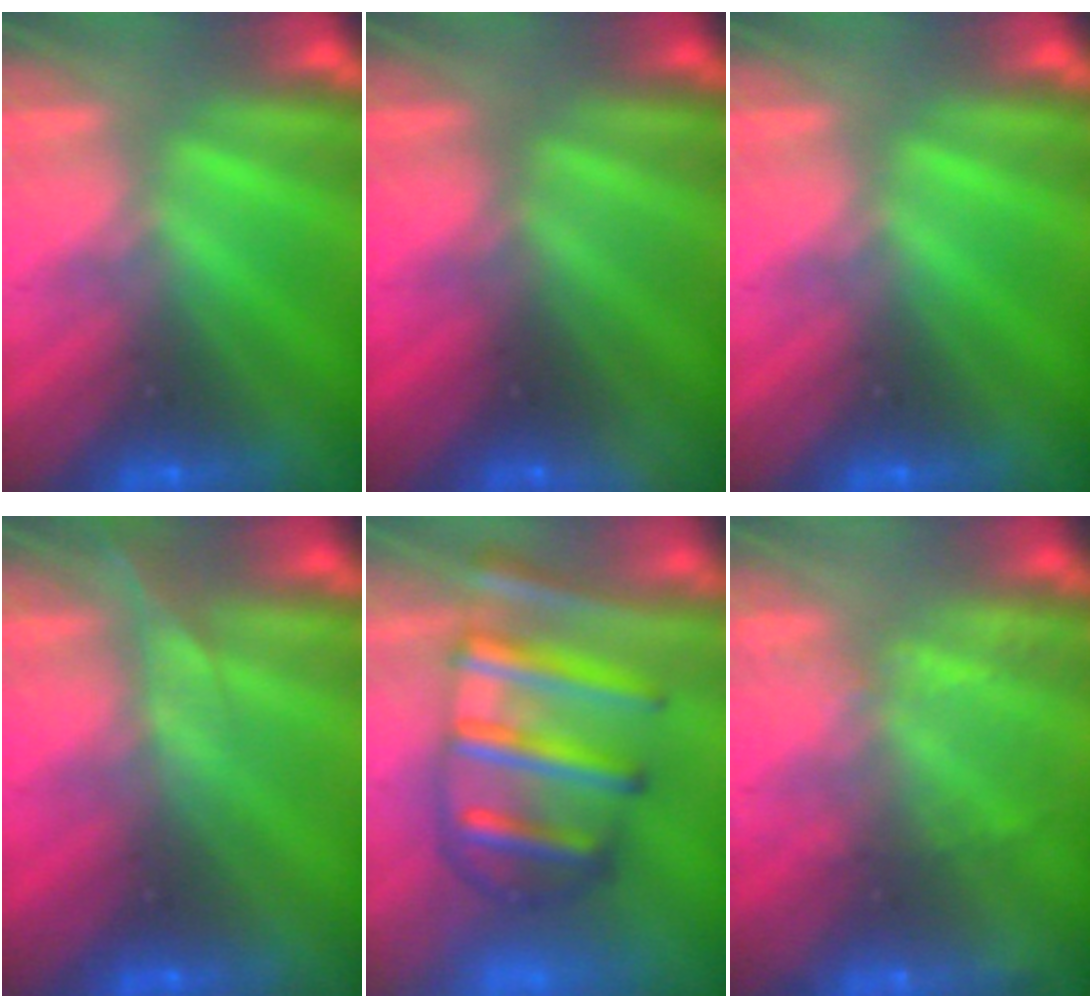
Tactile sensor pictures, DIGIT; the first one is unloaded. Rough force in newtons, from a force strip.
{"total": 2.4}
{"total": 0.0}
{"total": 2.5}
{"total": 7.3}
{"total": 2.3}